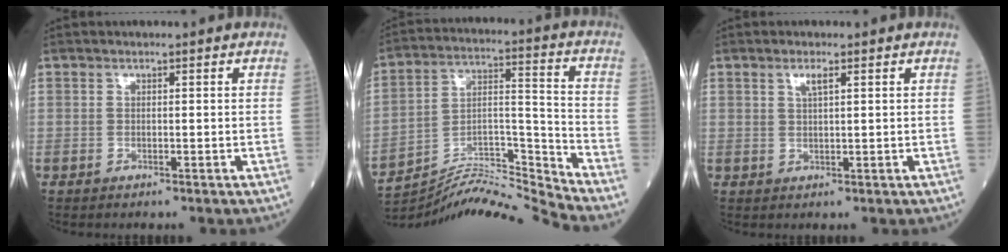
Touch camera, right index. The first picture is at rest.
{"total": 14.7, "force": [-14.3, -3.4, 1.1], "torque": [-0.021, 0.042, -0.251]}
{"total": 1.9, "force": [1.0, 0.3, 1.6], "torque": [-0.034, 0.002, 0.020]}